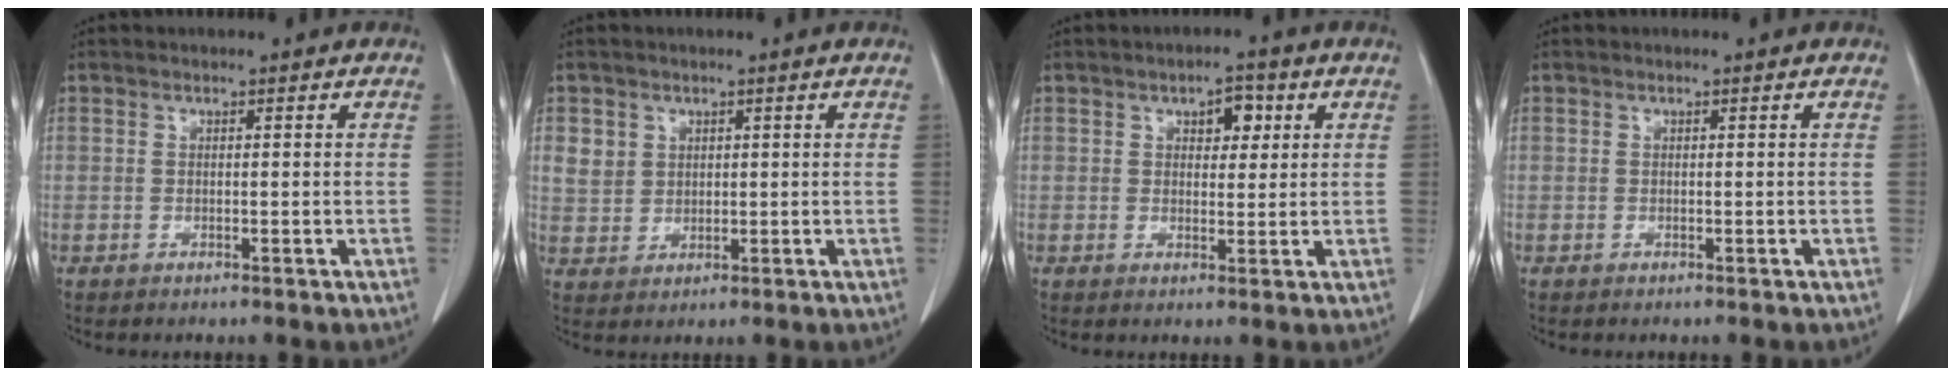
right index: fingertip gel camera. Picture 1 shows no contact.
{"total": 3.9, "force": [1.6, 3.5, 0.8], "torque": [-0.014, 0.002, 0.038]}
{"total": 3.8, "force": [1.6, 2.0, 2.8], "torque": [-0.035, 0.008, 0.022]}
{"total": 0.0}